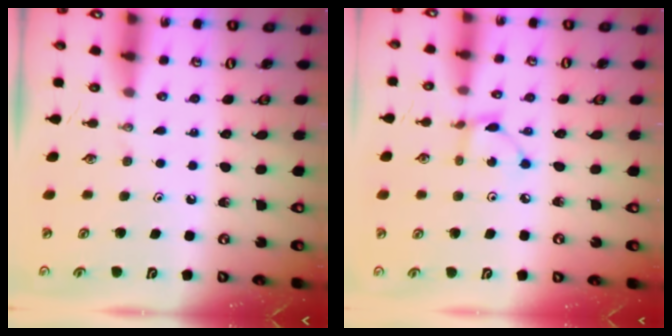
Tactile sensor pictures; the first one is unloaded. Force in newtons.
{"total": 2.8, "press": 2.8, "slide": 0.1}